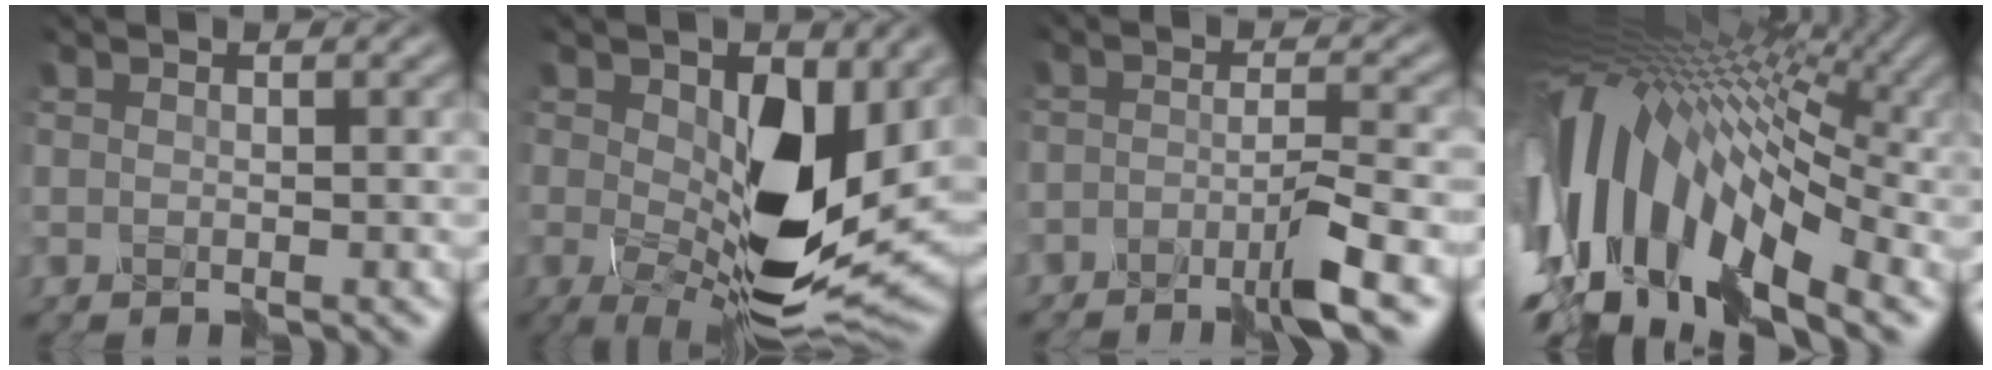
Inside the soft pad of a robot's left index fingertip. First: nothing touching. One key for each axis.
{"total": 12.0, "fx": -0.2, "fy": 6.7, "fz": 10.0, "tx": -0.194, "ty": -0.021, "tz": 0.001}
{"total": 3.6, "fx": -2.7, "fy": 0.1, "fz": 2.3, "tx": -0.049, "ty": 0.004, "tz": -0.058}
{"total": 14.2, "fx": -1.1, "fy": 7.4, "fz": 12.0, "tx": -0.232, "ty": 0.037, "tz": -0.031}